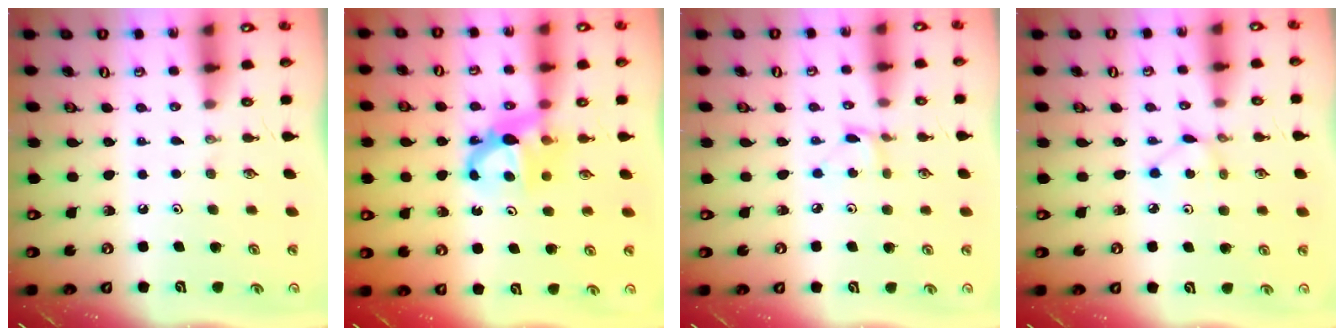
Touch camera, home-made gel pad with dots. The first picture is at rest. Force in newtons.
{"total": 7.1, "press": 7.1, "slide": 0.3}
{"total": 2.0, "press": 2.0, "slide": 0.2}
{"total": 2.8, "press": 2.8, "slide": 0.3}